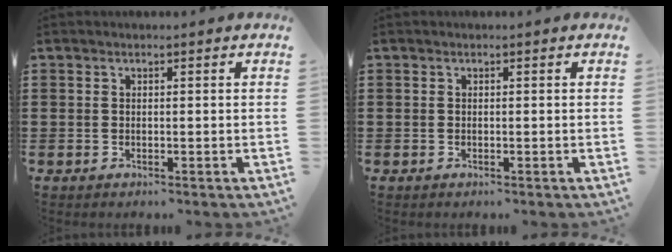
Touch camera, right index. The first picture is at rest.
{"total": 0.0}